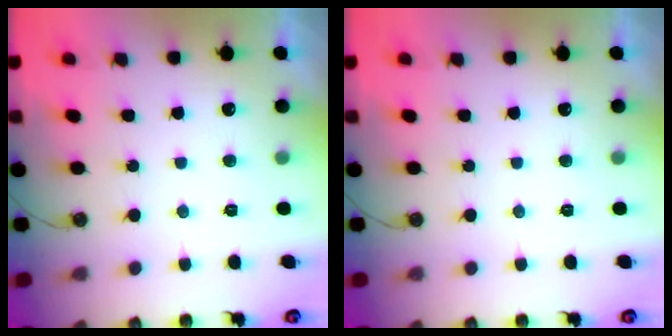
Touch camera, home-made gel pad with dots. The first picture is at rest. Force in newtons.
{"total": 0.0}